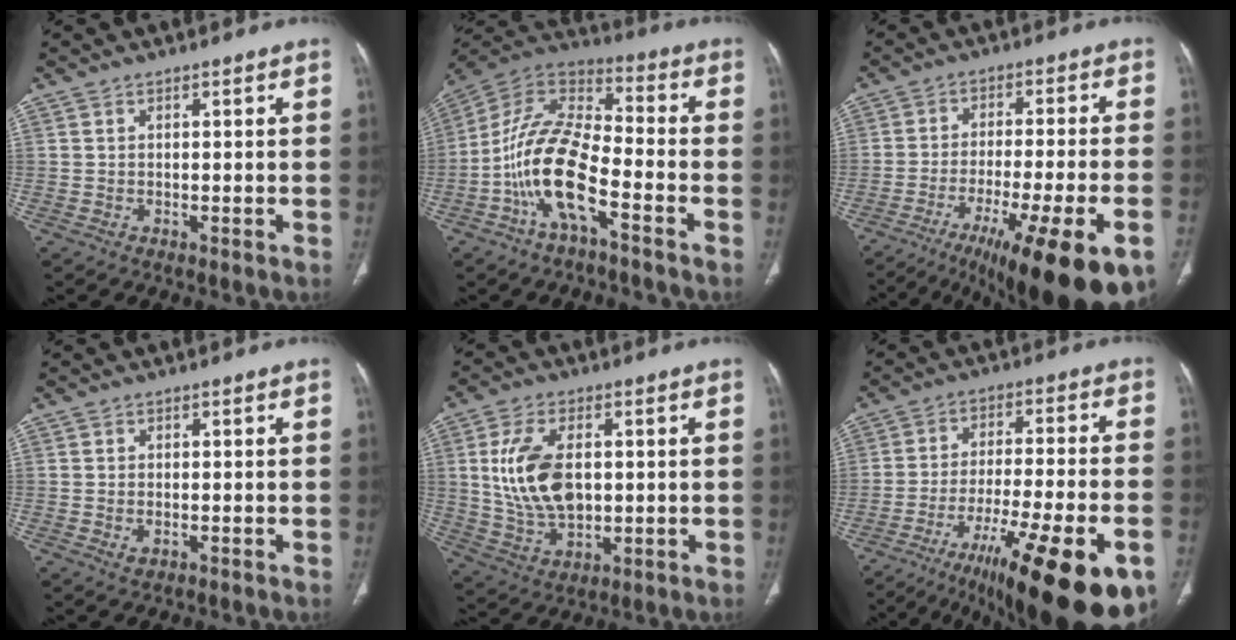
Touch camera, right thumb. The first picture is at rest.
{"total": 15.6, "force": [-6.3, 6.4, 12.8], "torque": [-0.247, 0.057, -0.125]}
{"total": 20.4, "force": [-11.7, 3.3, 16.4], "torque": [-0.218, 0.020, -0.180]}
{"total": 1.6, "force": [-0.5, 1.0, 1.2], "torque": [-0.025, 0.000, -0.005]}
{"total": 13.3, "force": [1.7, 7.9, 10.6], "torque": [-0.196, -0.007, 0.041]}
{"total": 24.2, "force": [-12.9, 5.7, 19.7], "torque": [-0.265, 0.031, -0.193]}